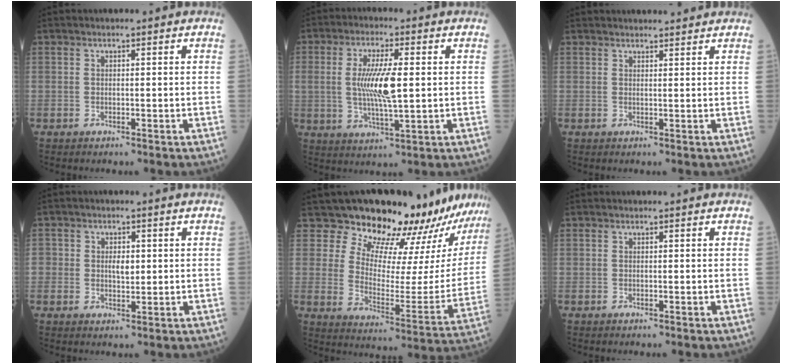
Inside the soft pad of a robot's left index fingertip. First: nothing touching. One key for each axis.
{"total": 8.7, "fx": 0.6, "fy": 1.6, "fz": 8.5, "tx": -0.173, "ty": -0.002, "tz": 0.017}
{"total": 7.7, "fx": 7.4, "fy": 1.2, "fz": 1.9, "tx": -0.018, "ty": 0.026, "tz": 0.090}
{"total": 3.2, "fx": 0.2, "fy": 2.3, "fz": 2.3, "tx": -0.035, "ty": 0.005, "tz": 0.008}
{"total": 20.2, "fx": 19.4, "fy": 2.6, "fz": 5.2, "tx": -0.075, "ty": -0.103, "tz": 0.240}
{"total": 0.0}